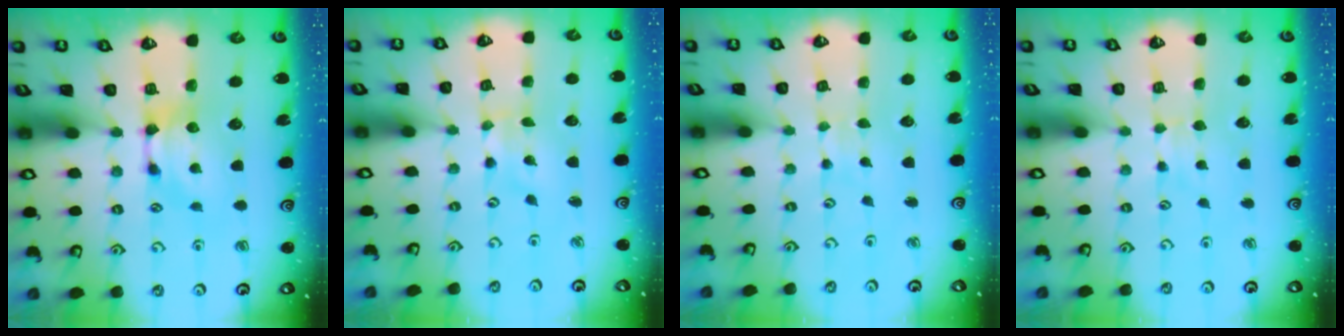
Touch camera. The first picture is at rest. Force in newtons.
{"total": 4.5, "press": 4.4, "slide": 1.1}
{"total": 4.8, "press": 4.8, "slide": 0.2}
{"total": 2.9, "press": 2.8, "slide": 0.4}